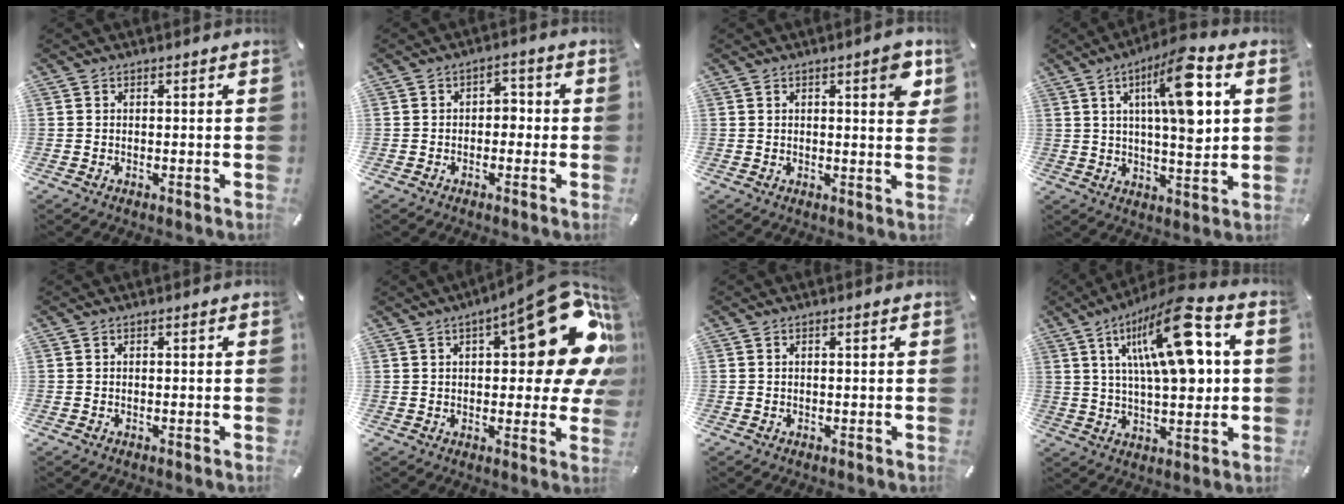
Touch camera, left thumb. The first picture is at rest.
{"total": 3.0, "force": [-1.2, 2.1, 1.8], "torque": [-0.028, 0.011, -0.029]}
{"total": 5.8, "force": [2.1, 1.6, 5.2], "torque": [-0.062, -0.011, 0.027]}
{"total": 15.3, "force": [5.0, 4.6, 13.7], "torque": [-0.216, -0.015, 0.073]}
{"total": 0.0}
{"total": 24.2, "force": [7.9, 9.3, 20.9], "torque": [-0.254, -0.050, 0.123]}
{"total": 0.9, "force": [0.0, 0.1, 0.9], "torque": [-0.016, -0.001, 0.001]}
{"total": 21.3, "force": [6.5, 7.9, 18.7], "torque": [-0.313, -0.033, 0.093]}